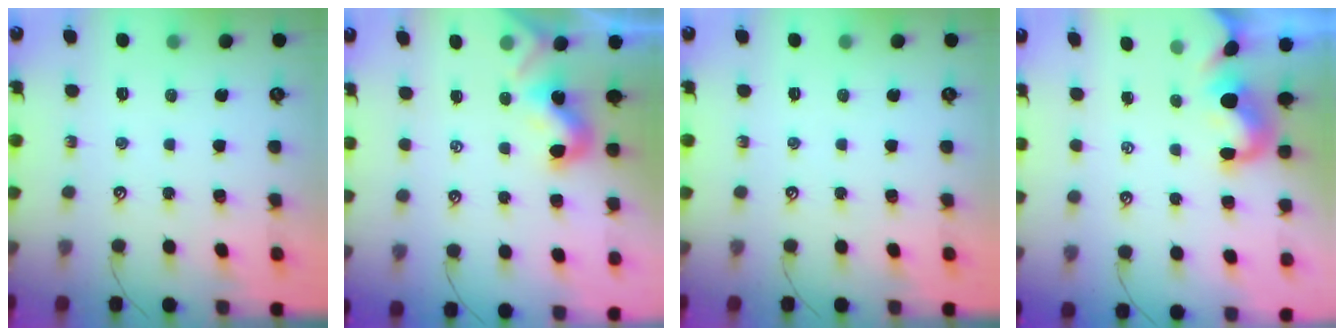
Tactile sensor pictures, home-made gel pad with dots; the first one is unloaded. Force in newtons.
{"total": 2.0, "press": 1.9, "slide": 0.5}
{"total": 0.0}
{"total": 1.6, "press": 1.5, "slide": 0.6}